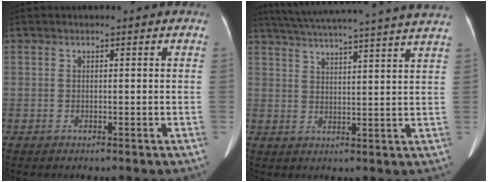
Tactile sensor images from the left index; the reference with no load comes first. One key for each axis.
{"total": 23.4, "fx": 21.2, "fy": -1.1, "fz": 9.8, "tx": -0.161, "ty": -0.023, "tz": 0.278}